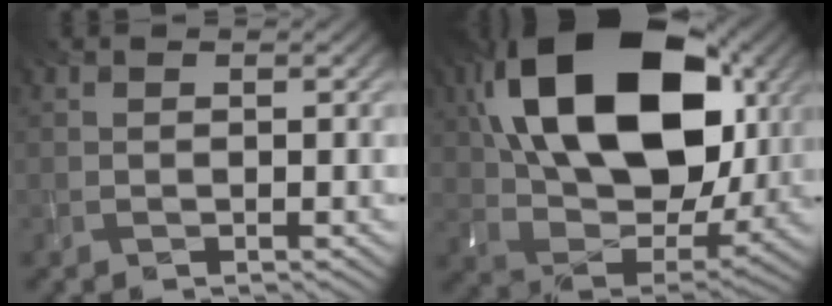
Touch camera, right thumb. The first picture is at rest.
{"total": 21.0, "force": [6.9, 12.8, 15.1], "torque": [-0.317, 0.022, 0.131]}